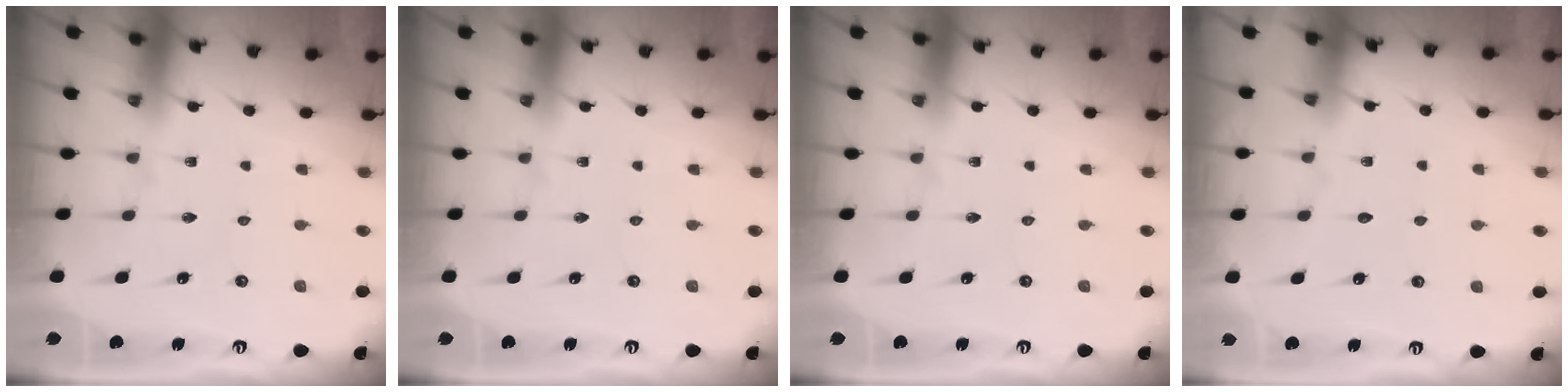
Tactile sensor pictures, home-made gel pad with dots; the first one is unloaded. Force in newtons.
{"total": 0.0}
{"total": 0.0}
{"total": 0.8, "press": 0.8, "slide": 0.2}